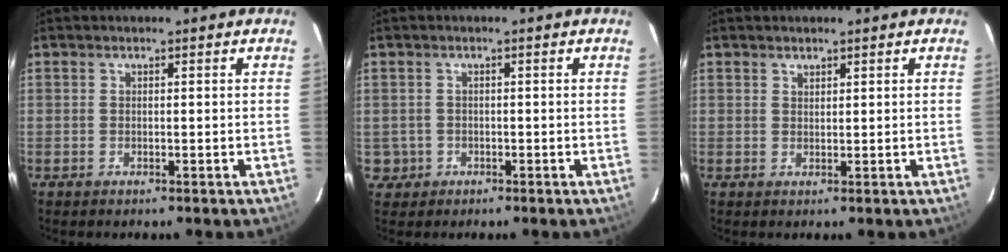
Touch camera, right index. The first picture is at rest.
{"total": 3.1, "force": [-0.7, 3.0, 0.2], "torque": [-0.005, 0.011, -0.003]}
{"total": 1.1, "force": [0.9, 0.6, 0.1], "torque": [-0.002, 0.002, 0.016]}